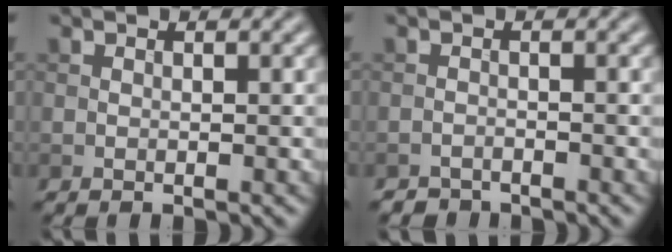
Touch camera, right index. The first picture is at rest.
{"total": 1.4, "force": [-1.4, 0.4, -0.1], "torque": [0.008, 0.002, -0.026]}